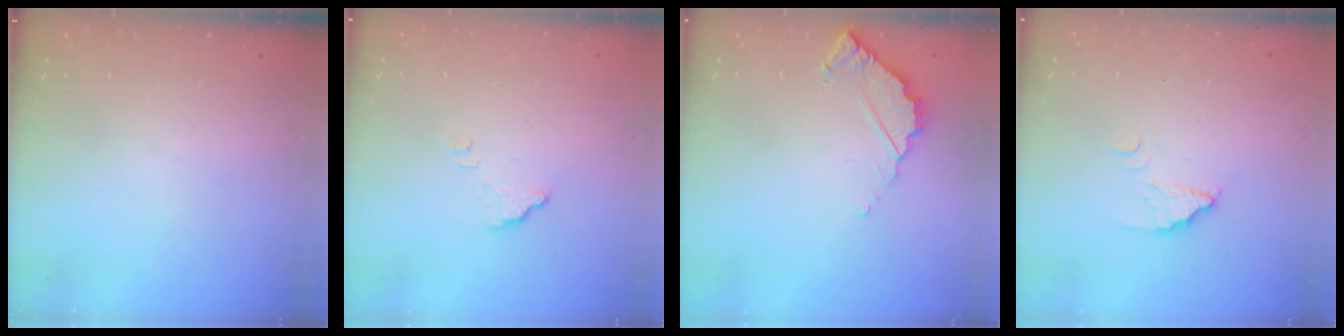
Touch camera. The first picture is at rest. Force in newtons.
{"total": 2.3, "press": 2.3, "slide": 0.1}
{"total": 5.0, "press": 5.0, "slide": 0.4}
{"total": 2.7, "press": 2.6, "slide": 0.4}